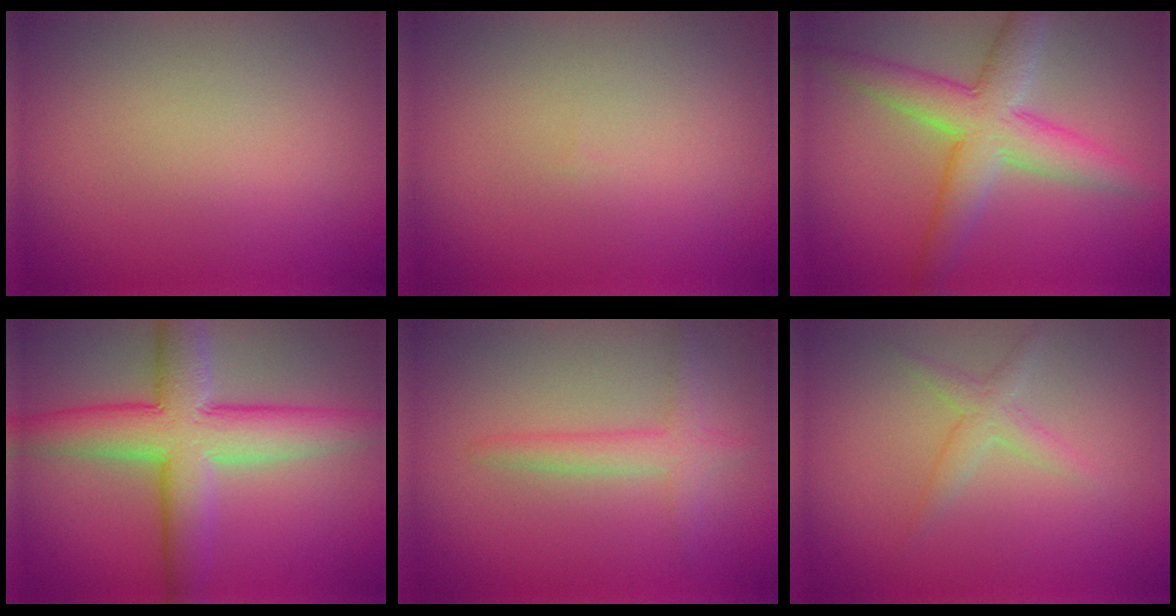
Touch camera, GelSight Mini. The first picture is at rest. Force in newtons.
{"total": 0.0}
{"total": 6.3, "press": 6.3, "slide": 0.3}
{"total": 8.6, "press": 8.6, "slide": 0.2}
{"total": 2.4, "press": 2.4, "slide": 0.2}
{"total": 1.8, "press": 1.8, "slide": 0.1}